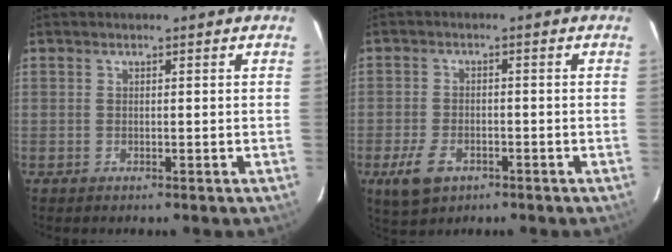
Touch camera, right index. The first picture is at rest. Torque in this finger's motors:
{"motor_torque": [-0.24, -0.43, -0.13, -0.05]}